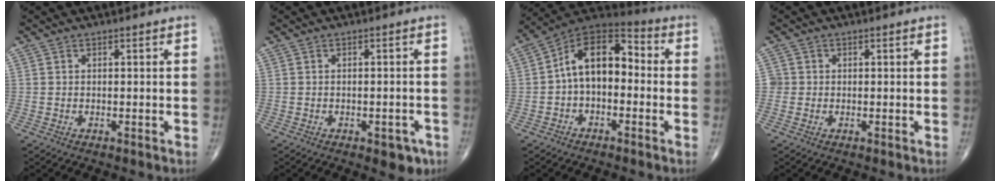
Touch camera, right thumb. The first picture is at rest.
{"total": 4.2, "force": [-2.2, 2.1, 2.9], "torque": [-0.021, 0.009, -0.021]}
{"total": 12.7, "force": [-0.5, 7.9, 10.0], "torque": [-0.134, 0.046, -0.025]}
{"total": 1.6, "force": [-0.1, 1.6, 0.1], "torque": [0.009, 0.006, -0.005]}